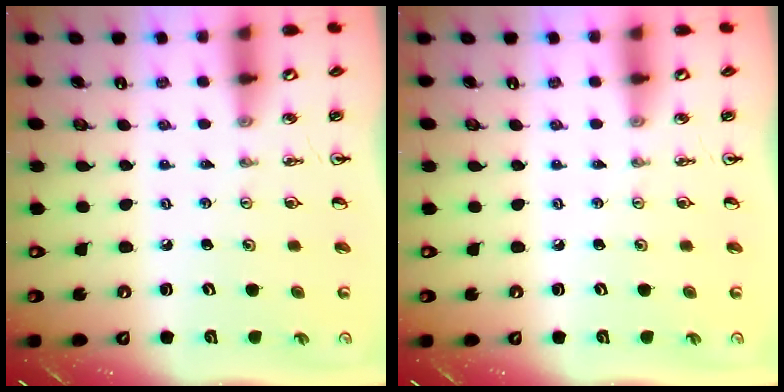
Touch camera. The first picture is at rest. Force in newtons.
{"total": 0.0}